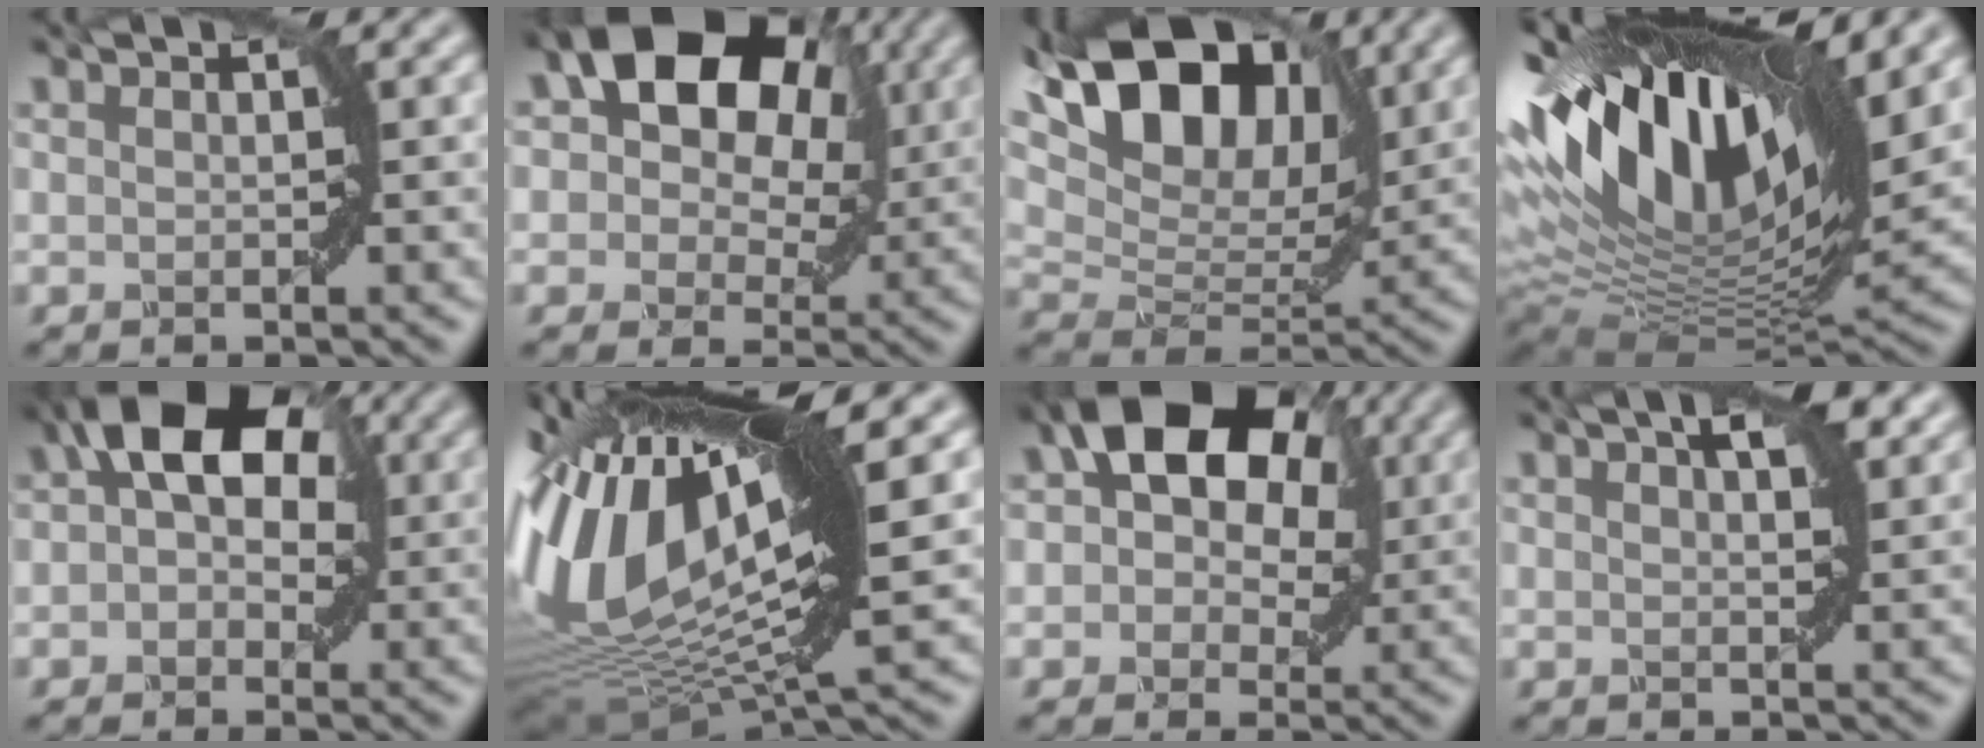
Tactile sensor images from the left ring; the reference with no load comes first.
{"total": 13.7, "force": [4.8, 9.2, 9.0], "torque": [-0.111, 0.040, 0.058]}
{"total": 12.4, "force": [6.4, 6.8, 8.1], "torque": [-0.143, 0.018, 0.100]}
{"total": 17.6, "force": [6.9, 6.7, 14.7], "torque": [-0.268, 0.024, 0.107]}
{"total": 9.4, "force": [2.5, 6.0, 6.7], "torque": [-0.078, 0.031, 0.018]}
{"total": 17.2, "force": [3.0, 6.1, 15.8], "torque": [-0.333, 0.016, 0.048]}
{"total": 12.2, "force": [3.9, 8.3, 8.0], "torque": [-0.088, 0.050, 0.030]}
{"total": 4.9, "force": [2.9, 1.8, 3.5], "torque": [-0.031, 0.019, 0.023]}